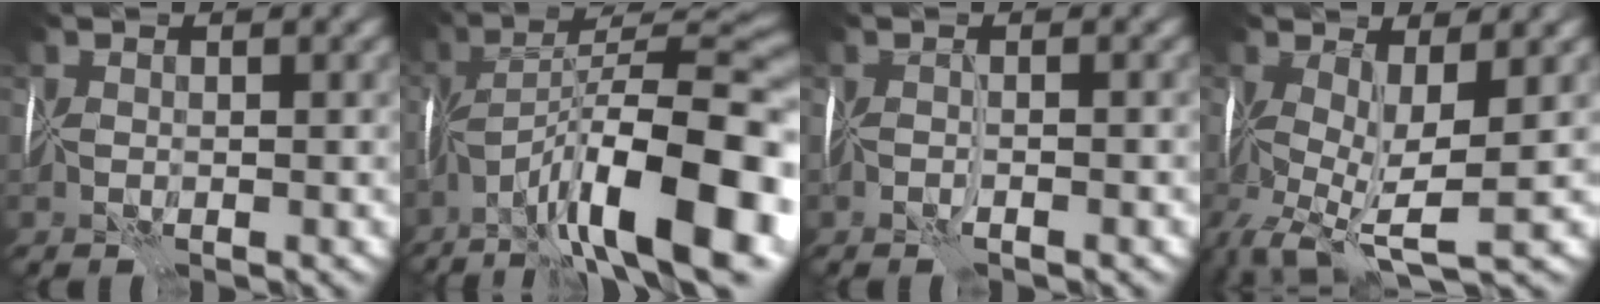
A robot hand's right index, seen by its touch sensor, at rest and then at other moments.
{"total": 14.6, "force": [-6.7, 3.4, 12.6], "torque": [-0.175, 0.015, -0.117]}
{"total": 1.3, "force": [-0.7, -1.1, -0.3], "torque": [0.006, -0.003, -0.015]}
{"total": 5.7, "force": [-1.9, 1.6, 5.1], "torque": [-0.109, -0.016, -0.036]}